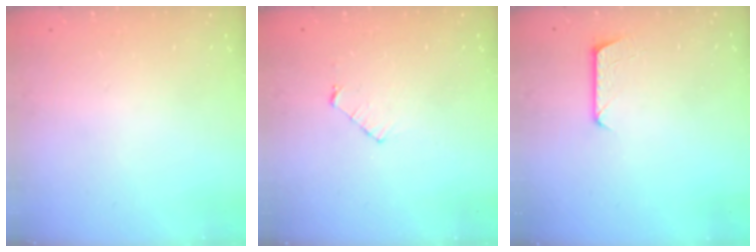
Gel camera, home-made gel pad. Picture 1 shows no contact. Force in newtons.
{"total": 3.6, "press": 3.6, "slide": 0.3}
{"total": 8.8, "press": 8.8, "slide": 0.6}